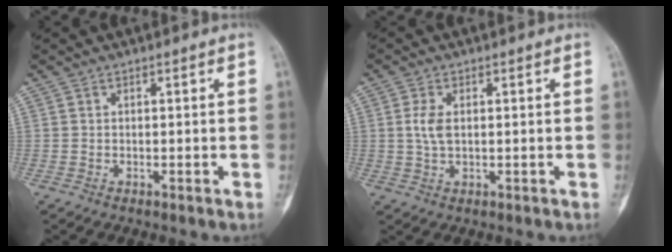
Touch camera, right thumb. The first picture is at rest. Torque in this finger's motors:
{"motor_torque": [0.63, 0.46, 0.45, -0.57, 0.16]}